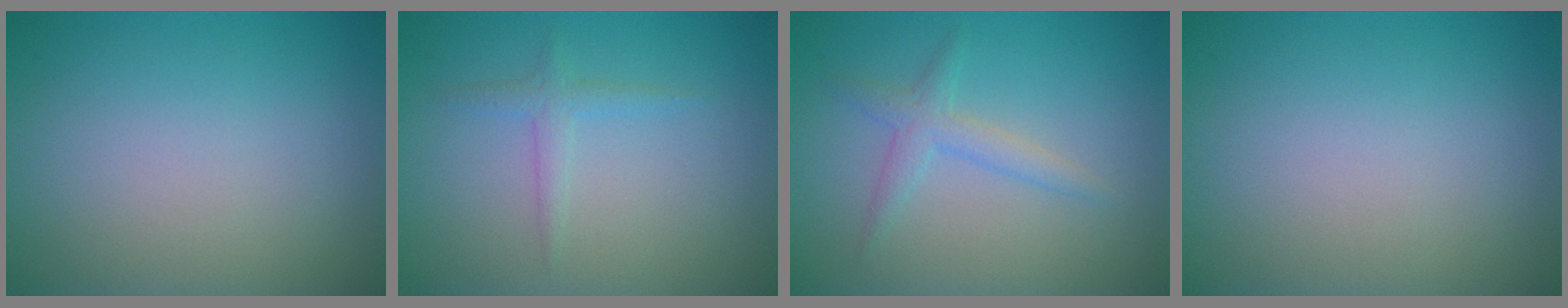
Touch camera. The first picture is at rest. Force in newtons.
{"total": 1.3, "press": 1.3, "slide": 0.0}
{"total": 1.9, "press": 1.9, "slide": 0.1}
{"total": 0.0}